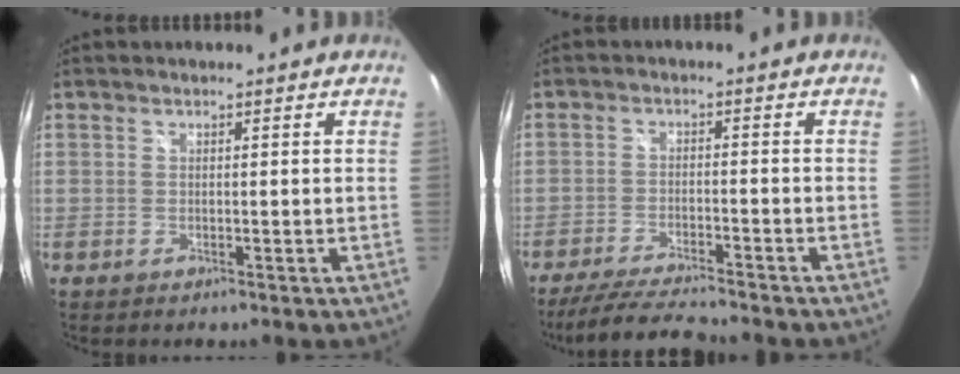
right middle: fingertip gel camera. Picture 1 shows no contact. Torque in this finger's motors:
{"motor_torque": [0.61, -0.66, 0.13, 0.04]}